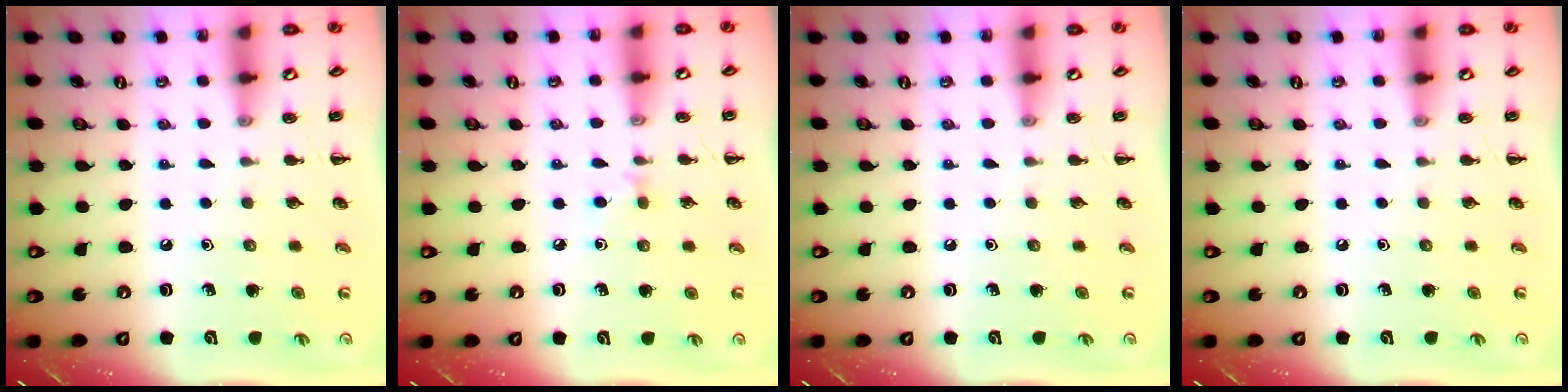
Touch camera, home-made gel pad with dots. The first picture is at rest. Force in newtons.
{"total": 3.6, "press": 3.3, "slide": 1.5}
{"total": 0.0}
{"total": 0.0}